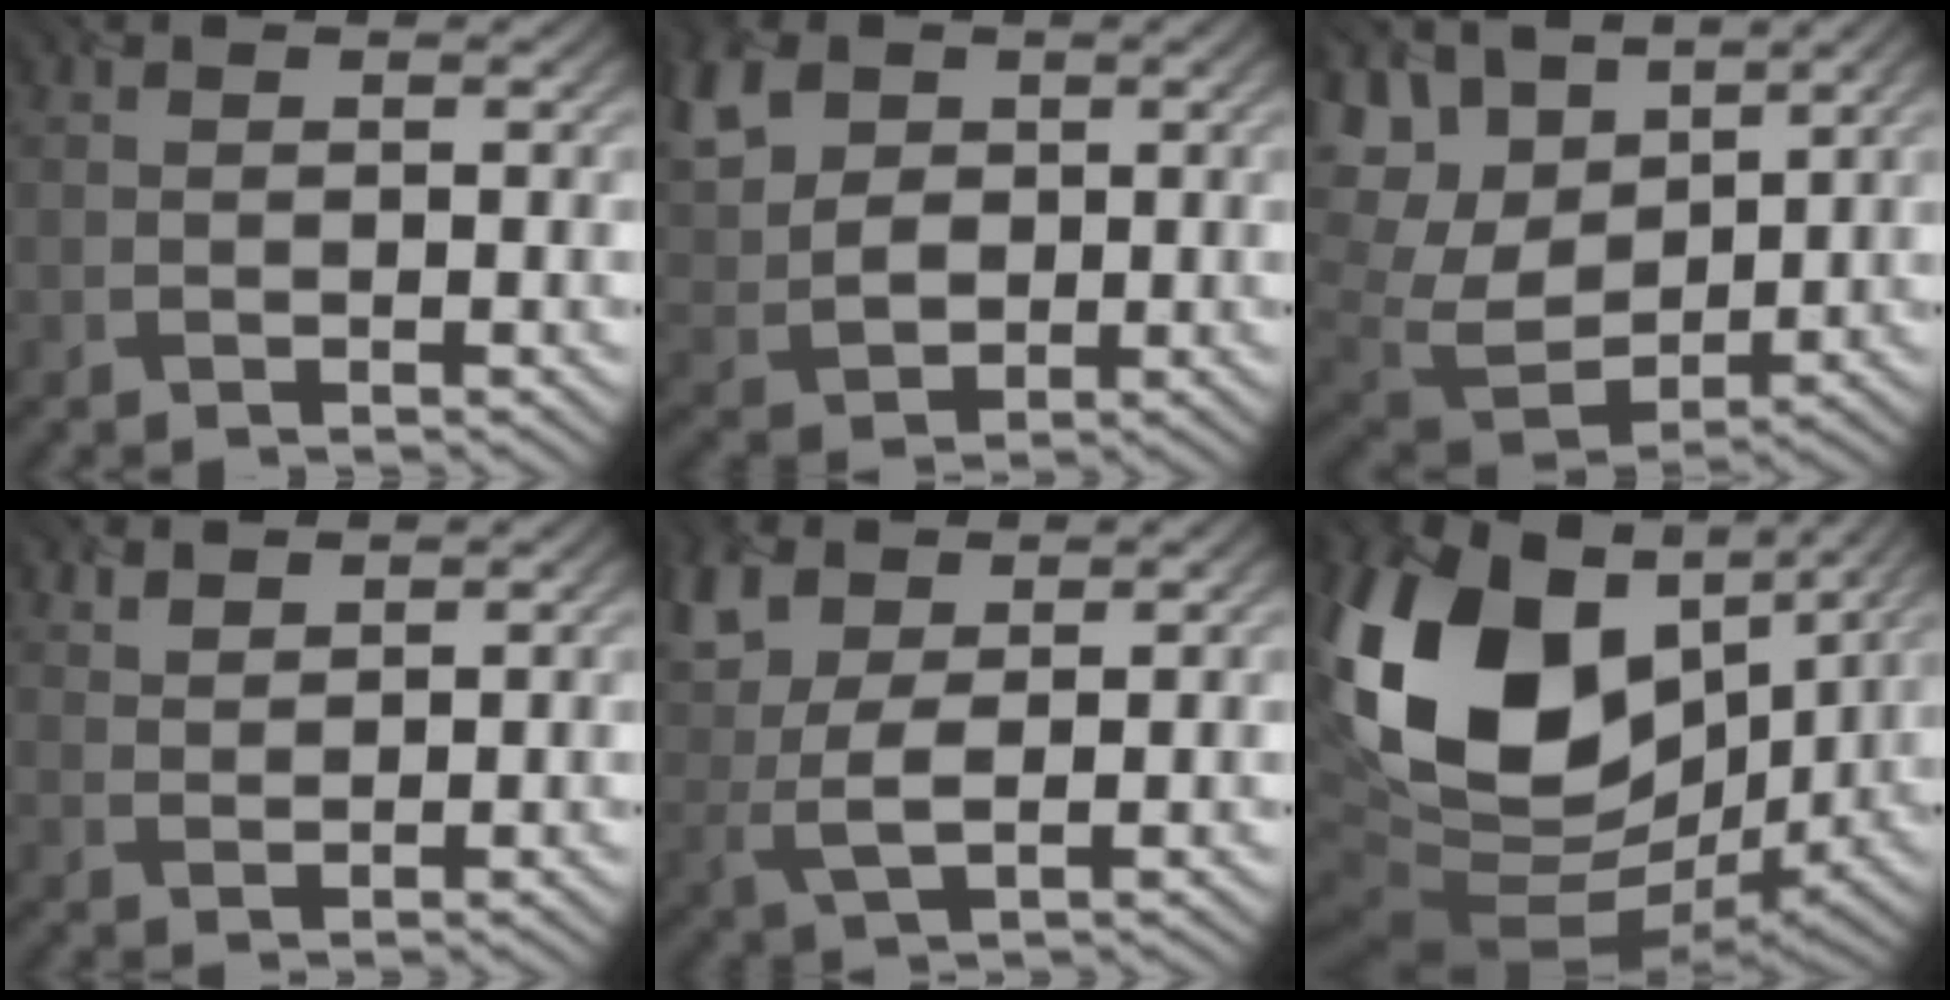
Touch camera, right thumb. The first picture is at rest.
{"total": 9.4, "force": [3.1, 6.8, 5.6], "torque": [-0.166, 0.020, 0.050]}
{"total": 13.7, "force": [6.0, 8.6, 8.8], "torque": [-0.249, 0.023, 0.124]}
{"total": 3.0, "force": [2.7, 0.8, 1.0], "torque": [-0.021, -0.005, 0.062]}
{"total": 7.4, "force": [3.7, 3.5, 5.4], "torque": [-0.156, 0.013, 0.069]}
{"total": 20.7, "force": [4.5, 14.2, 14.4], "torque": [-0.325, -0.019, 0.103]}